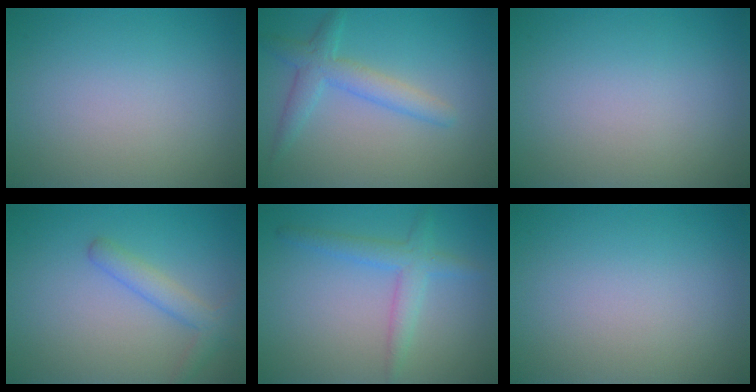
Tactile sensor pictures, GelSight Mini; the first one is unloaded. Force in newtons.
{"total": 2.1, "press": 2.1, "slide": 0.1}
{"total": 0.0}
{"total": 2.4, "press": 2.4, "slide": 0.1}
{"total": 2.8, "press": 2.8, "slide": 0.2}
{"total": 0.0}